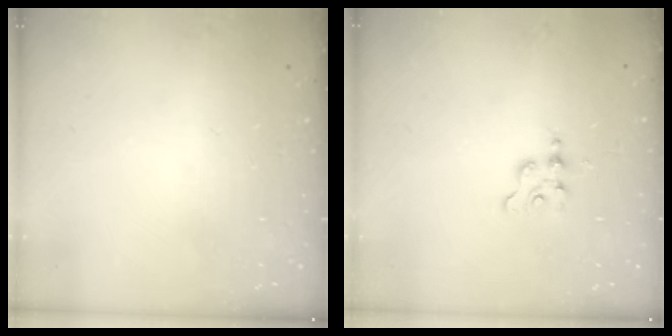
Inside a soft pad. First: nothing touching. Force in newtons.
{"total": 2.5, "press": 2.5, "slide": 0.3}